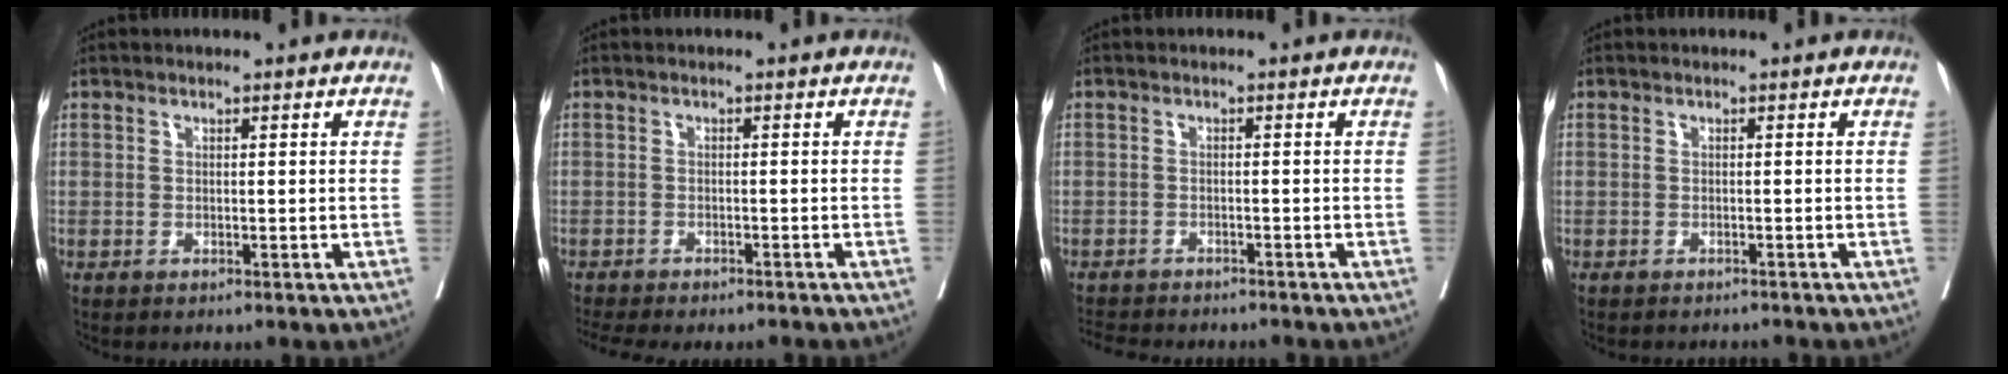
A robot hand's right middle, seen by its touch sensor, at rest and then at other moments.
{"total": 9.6, "force": [-8.7, 1.8, 3.6], "torque": [-0.052, -0.007, -0.117]}
{"total": 8.5, "force": [-7.8, 1.9, 2.8], "torque": [-0.045, -0.005, -0.107]}
{"total": 3.4, "force": [-3.3, 0.7, 0.5], "torque": [-0.001, -0.005, -0.042]}